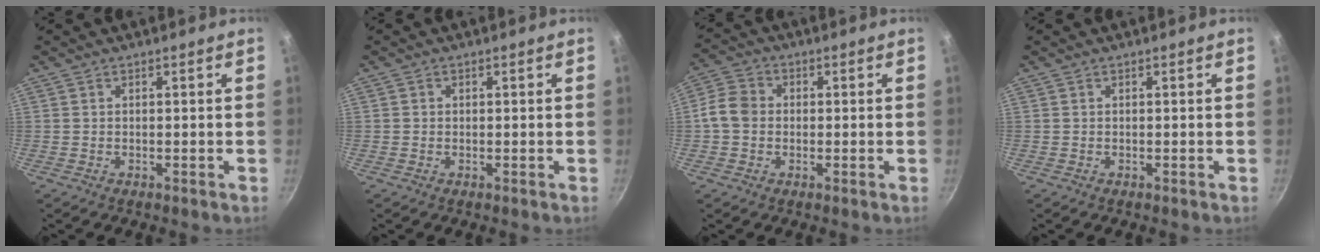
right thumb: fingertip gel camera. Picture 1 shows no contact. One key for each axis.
{"total": 0.5, "fx": 0.0, "fy": 0.5, "fz": 0.1, "tx": 0.002, "ty": 0.001, "tz": -0.001}
{"total": 5.8, "fx": -0.3, "fy": 4.9, "fz": 3.1, "tx": -0.042, "ty": 0.011, "tz": -0.023}
{"total": 0.0}